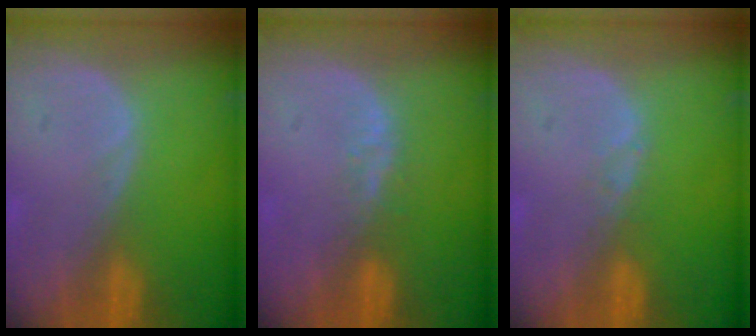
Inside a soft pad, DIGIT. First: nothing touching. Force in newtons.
{"total": 2.8, "press": 2.1, "slide": 1.8}
{"total": 0.8, "press": 0.7, "slide": 0.1}